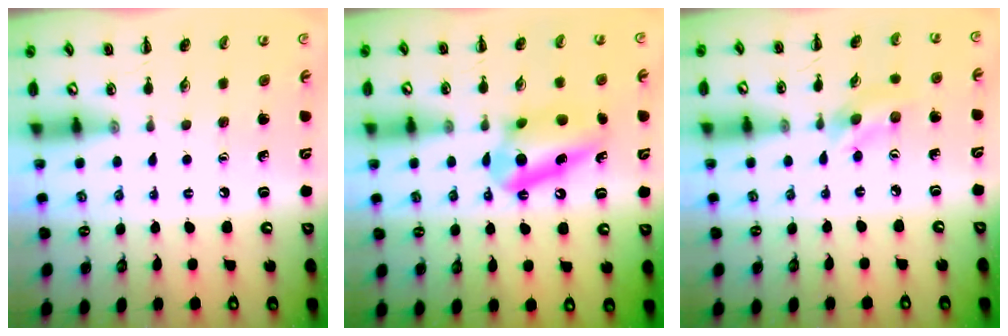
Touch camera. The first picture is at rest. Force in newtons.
{"total": 11.1, "press": 11.1, "slide": 0.5}
{"total": 2.6, "press": 2.6, "slide": 0.6}